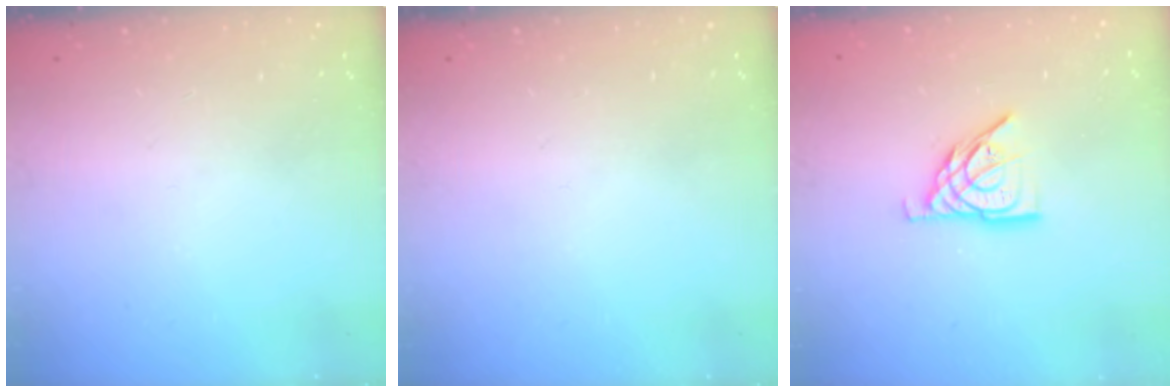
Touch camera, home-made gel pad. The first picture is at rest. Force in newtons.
{"total": 0.0}
{"total": 9.5, "press": 9.4, "slide": 1.0}